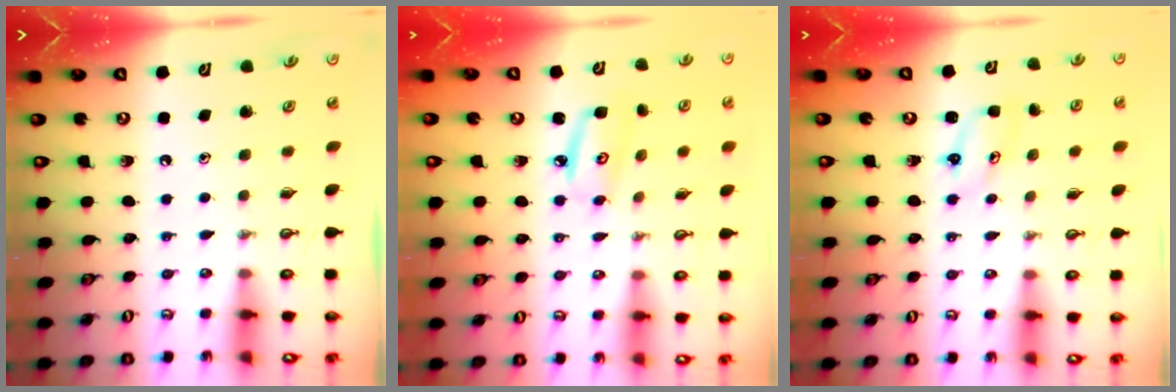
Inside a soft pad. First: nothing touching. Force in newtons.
{"total": 6.0, "press": 6.0, "slide": 0.5}
{"total": 4.5, "press": 4.4, "slide": 0.4}